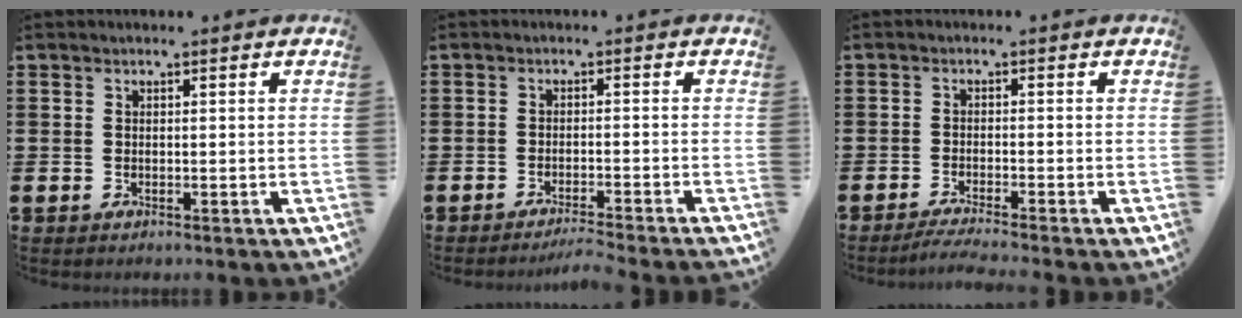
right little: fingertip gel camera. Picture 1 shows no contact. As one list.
[{"total": 2.0, "force": [-1.9, -0.3, 0.6], "torque": [-0.008, 0.002, -0.037]}, {"total": 2.0, "force": [-1.7, -0.2, 1.1], "torque": [-0.017, 0.002, -0.033]}]